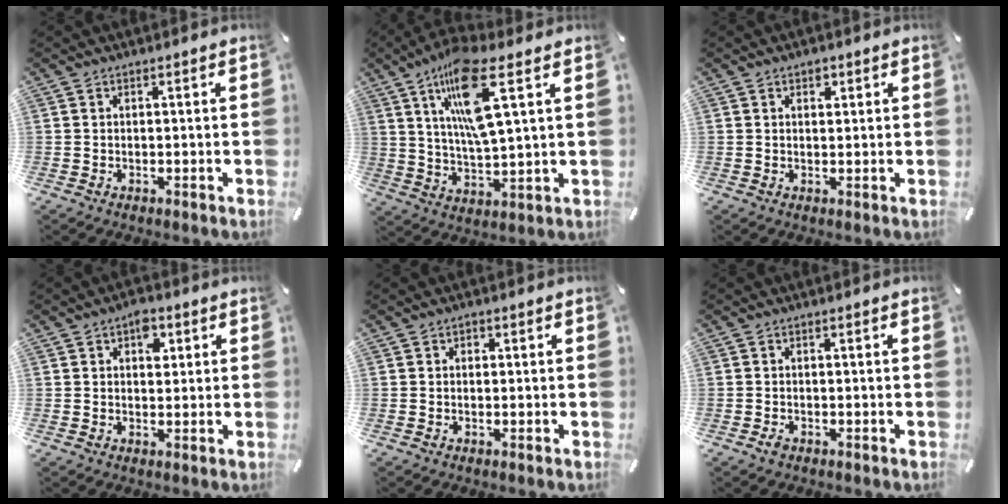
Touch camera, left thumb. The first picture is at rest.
{"total": 15.0, "force": [7.3, 3.5, 12.6], "torque": [-0.252, -0.019, 0.115]}
{"total": 1.6, "force": [0.8, 1.1, 0.8], "torque": [-0.002, -0.003, 0.012]}
{"total": 4.2, "force": [1.7, 2.7, 2.7], "torque": [-0.019, -0.008, 0.021]}
{"total": 0.8, "force": [0.1, 0.7, 0.3], "torque": [-0.006, 0.006, 0.001]}
{"total": 0.9, "force": [-0.5, 0.4, 0.5], "torque": [-0.012, 0.000, -0.010]}